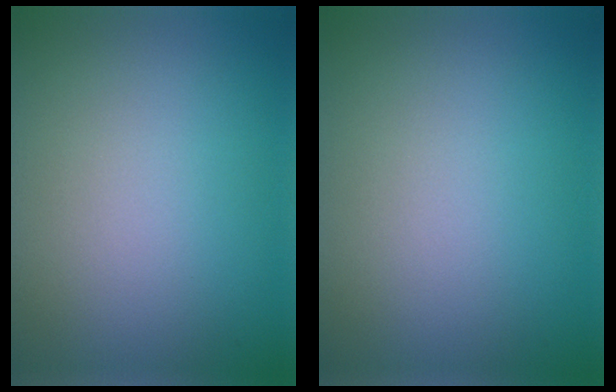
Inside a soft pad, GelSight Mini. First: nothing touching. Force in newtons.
{"total": 0.0}